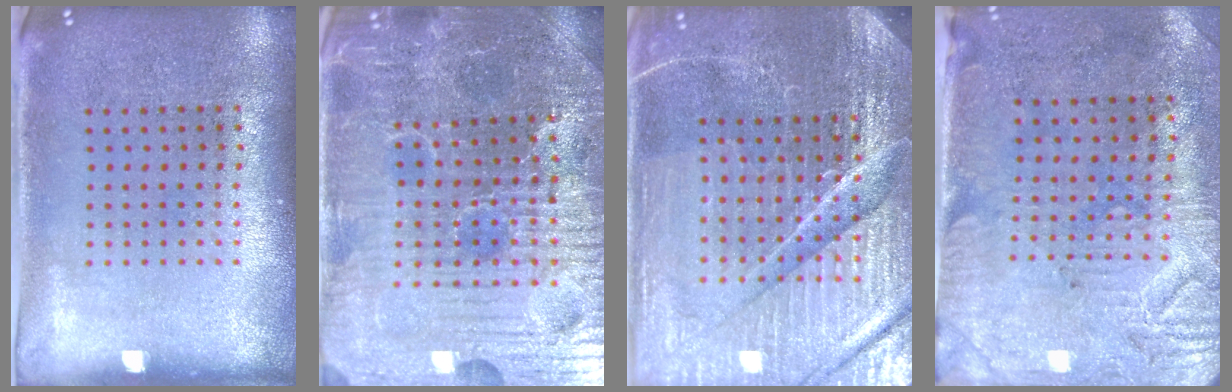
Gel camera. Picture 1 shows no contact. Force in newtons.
{"total": 5.6, "press": 5.4, "slide": 1.6}
{"total": 6.1, "press": 5.5, "slide": 2.6}
{"total": 3.0, "press": 2.6, "slide": 1.6}